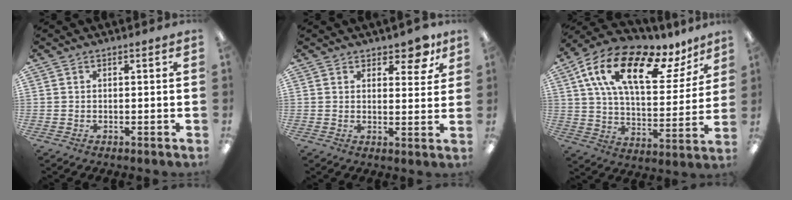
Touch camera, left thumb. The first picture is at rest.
{"total": 5.9, "force": [4.4, 2.7, 2.8], "torque": [-0.017, -0.026, 0.072]}
{"total": 21.6, "force": [11.5, 9.8, 15.4], "torque": [-0.263, -0.040, 0.197]}